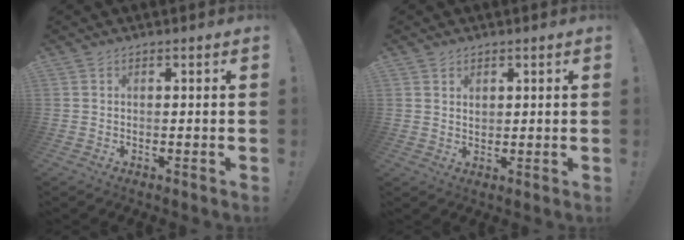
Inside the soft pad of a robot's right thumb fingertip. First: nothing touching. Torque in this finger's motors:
{"motor_torque": [-0.37, -0.11, -0.12, 0.12, -0.03]}